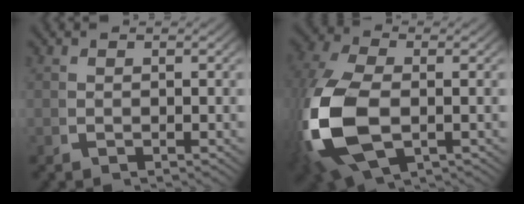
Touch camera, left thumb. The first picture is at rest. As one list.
[{"total": 12.5, "force": [-2.1, 7.7, 9.6], "torque": [-0.266, -0.042, -0.008]}]